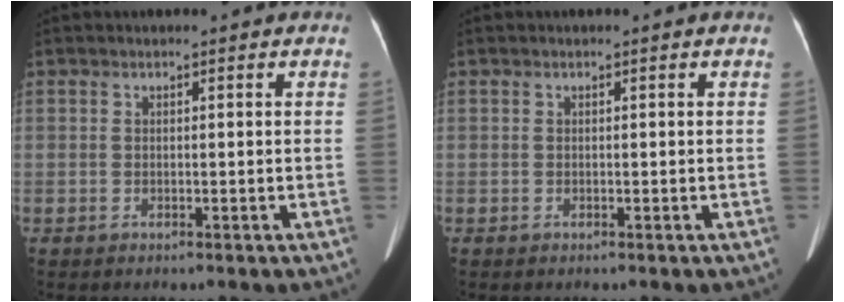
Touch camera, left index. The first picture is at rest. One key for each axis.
{"total": 0.0}